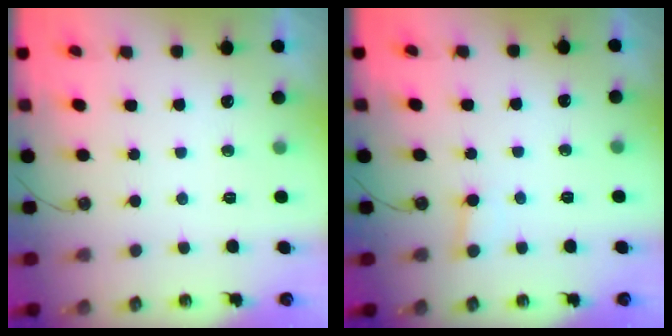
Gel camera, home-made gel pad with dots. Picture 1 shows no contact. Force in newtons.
{"total": 2.7, "press": 2.7, "slide": 0.2}